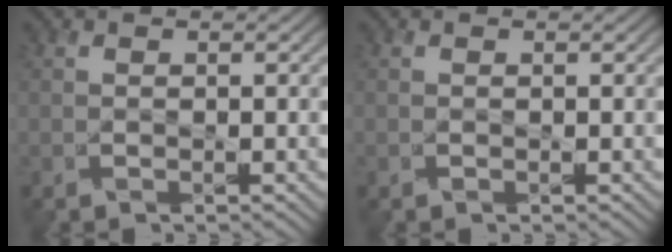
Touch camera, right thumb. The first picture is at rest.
{"total": 0.0}